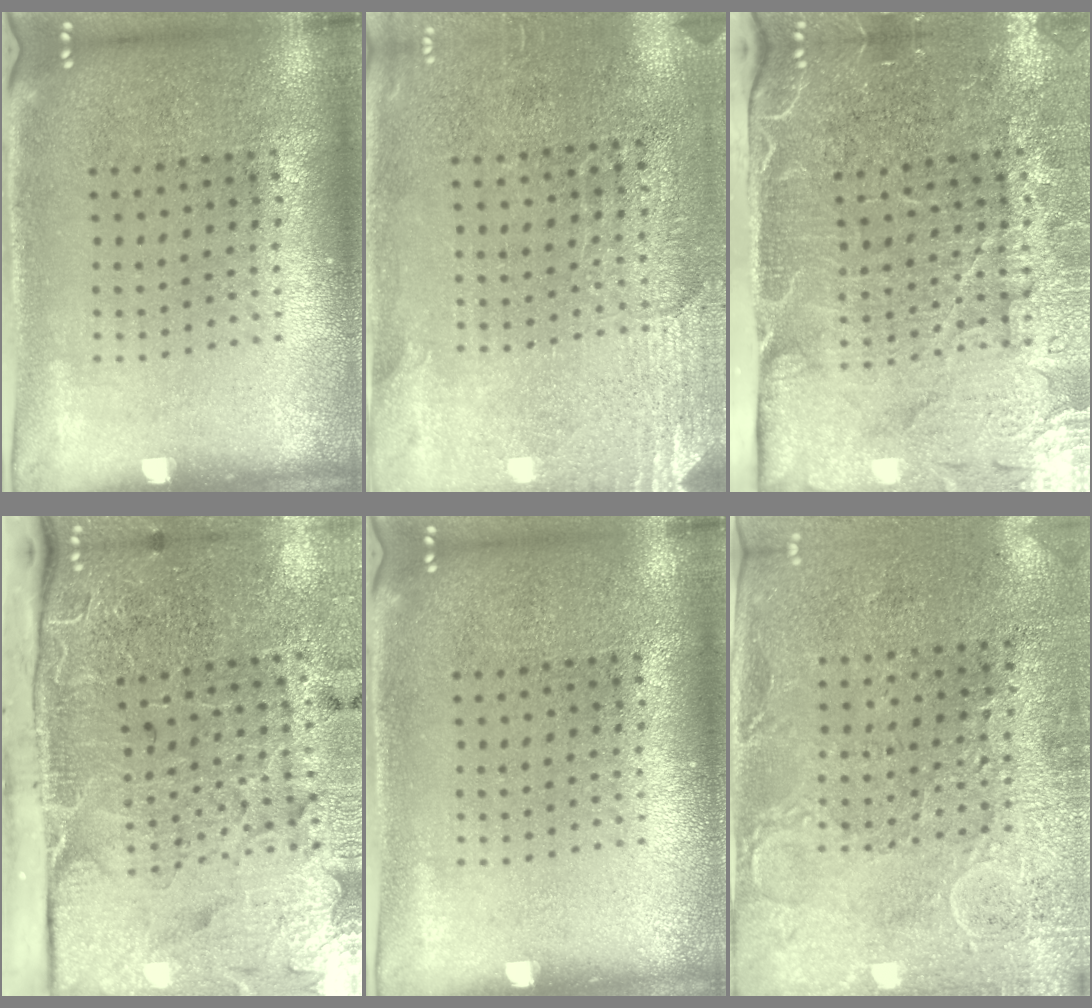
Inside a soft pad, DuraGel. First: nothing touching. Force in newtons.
{"total": 2.7, "press": 2.4, "slide": 1.3}
{"total": 4.8, "press": 4.0, "slide": 2.7}
{"total": 5.1, "press": 3.9, "slide": 3.3}
{"total": 0.0}
{"total": 2.9, "press": 2.6, "slide": 1.2}